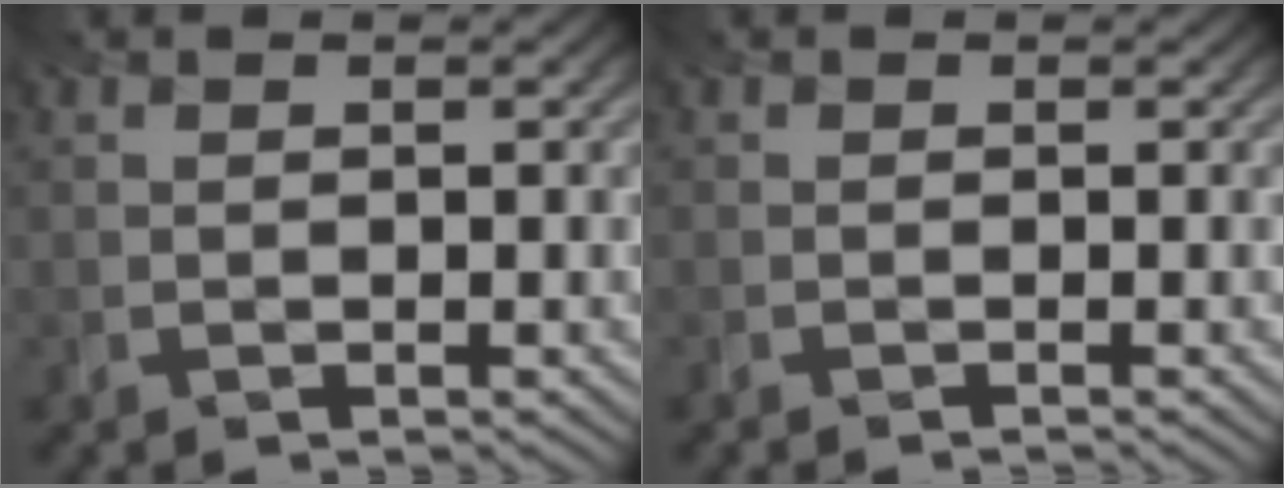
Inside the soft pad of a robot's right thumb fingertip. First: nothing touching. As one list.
[{"total": 0.6, "force": [-0.6, -0.1, -0.2], "torque": [0.004, -0.008, -0.014]}]